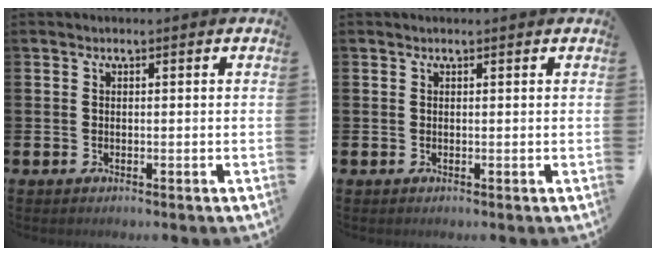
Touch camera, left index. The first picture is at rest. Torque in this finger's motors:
{"motor_torque": [0.92, -1.24, 0.19, 0.00]}